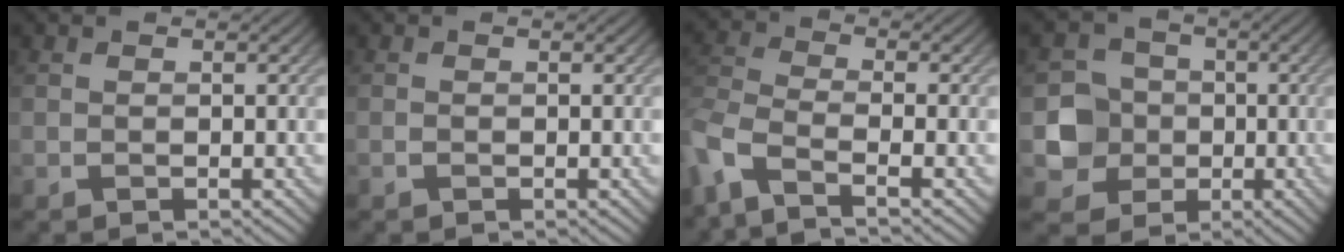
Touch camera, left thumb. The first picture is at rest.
{"total": 0.0}
{"total": 6.1, "force": [-4.4, 1.8, 3.9], "torque": [-0.094, -0.015, -0.098]}
{"total": 6.0, "force": [-0.8, 5.7, 1.8], "torque": [-0.044, -0.002, -0.026]}